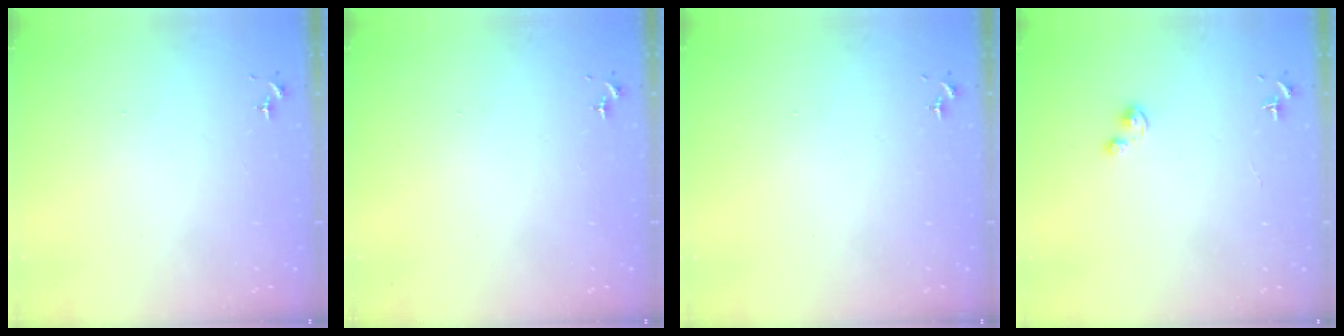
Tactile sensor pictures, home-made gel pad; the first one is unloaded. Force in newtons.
{"total": 0.0}
{"total": 0.0}
{"total": 2.5, "press": 2.5, "slide": 0.3}